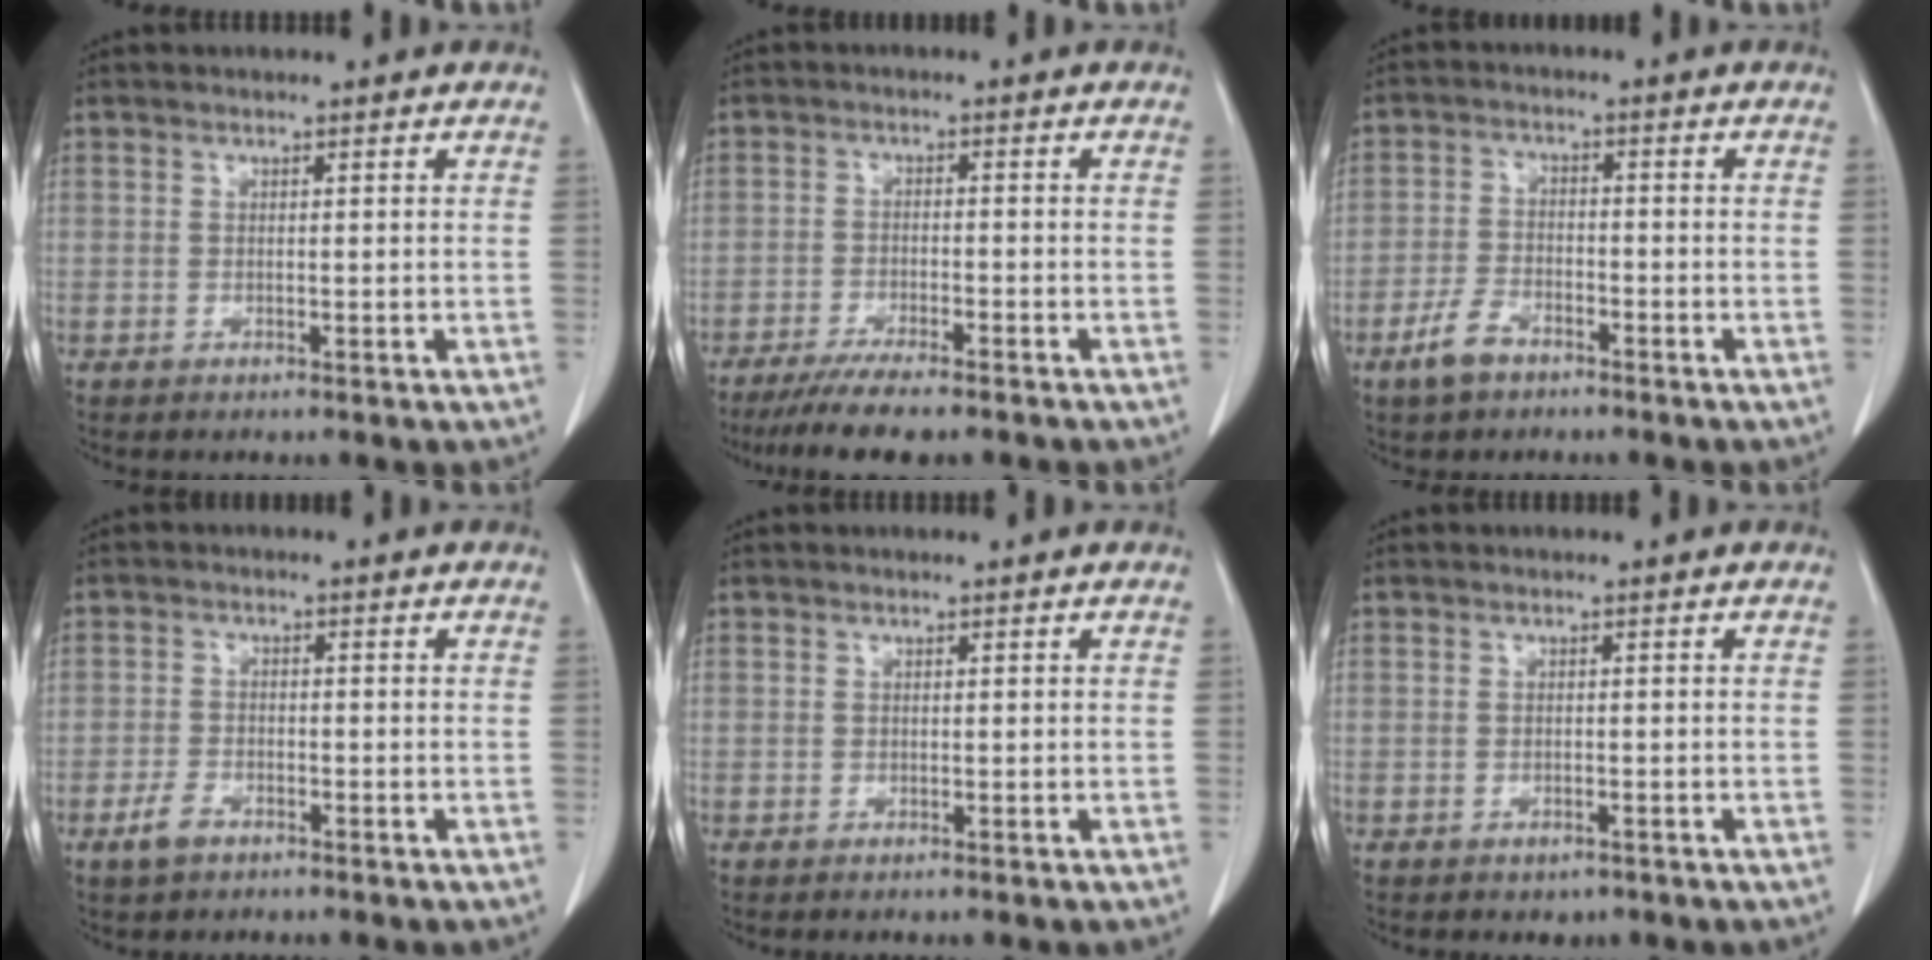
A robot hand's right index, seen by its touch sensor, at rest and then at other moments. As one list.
[{"total": 7.9, "force": [-6.4, 0.9, 4.6], "torque": [-0.071, -0.017, -0.102]}, {"total": 4.8, "force": [-3.2, 2.4, 2.6], "torque": [-0.059, 0.001, -0.057]}, {"total": 3.0, "force": [-1.9, 1.6, 1.6], "torque": [-0.039, 0.002, -0.031]}, {"total": 0.0}, {"total": 1.5, "force": [-0.8, 1.0, 0.6], "torque": [-0.011, 0.001, -0.002]}]